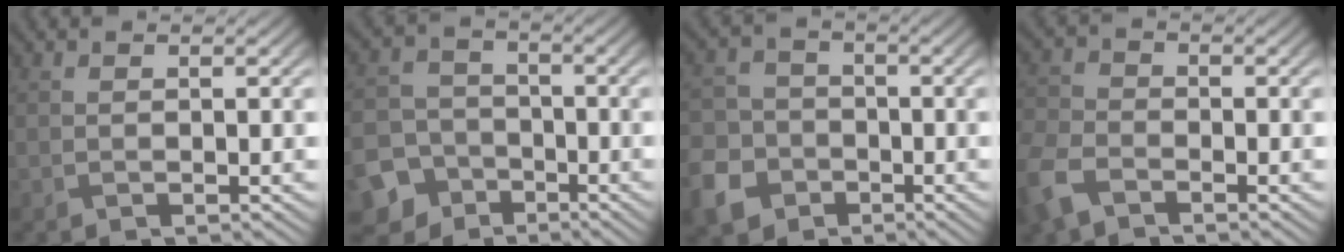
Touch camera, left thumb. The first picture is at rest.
{"total": 8.7, "force": [-5.1, 6.7, 2.3], "torque": [-0.060, -0.027, -0.111]}
{"total": 7.5, "force": [-3.8, 5.9, 2.8], "torque": [-0.088, -0.019, -0.082]}
{"total": 6.2, "force": [-4.0, 3.5, 3.2], "torque": [-0.092, -0.009, -0.092]}